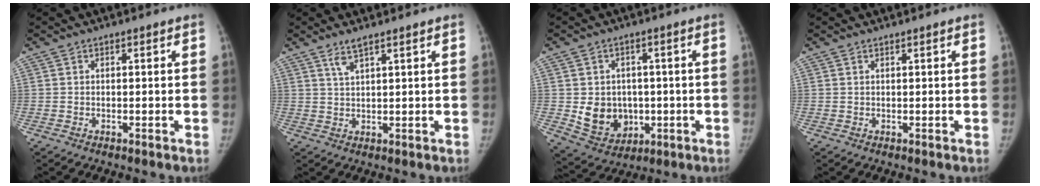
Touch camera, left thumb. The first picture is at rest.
{"total": 3.2, "force": [2.4, 0.4, 2.1], "torque": [-0.046, -0.012, 0.052]}
{"total": 9.7, "force": [-0.6, 8.3, 5.1], "torque": [-0.046, -0.005, 0.013]}
{"total": 0.6, "force": [0.6, 0.0, 0.1], "torque": [-0.003, -0.004, 0.011]}